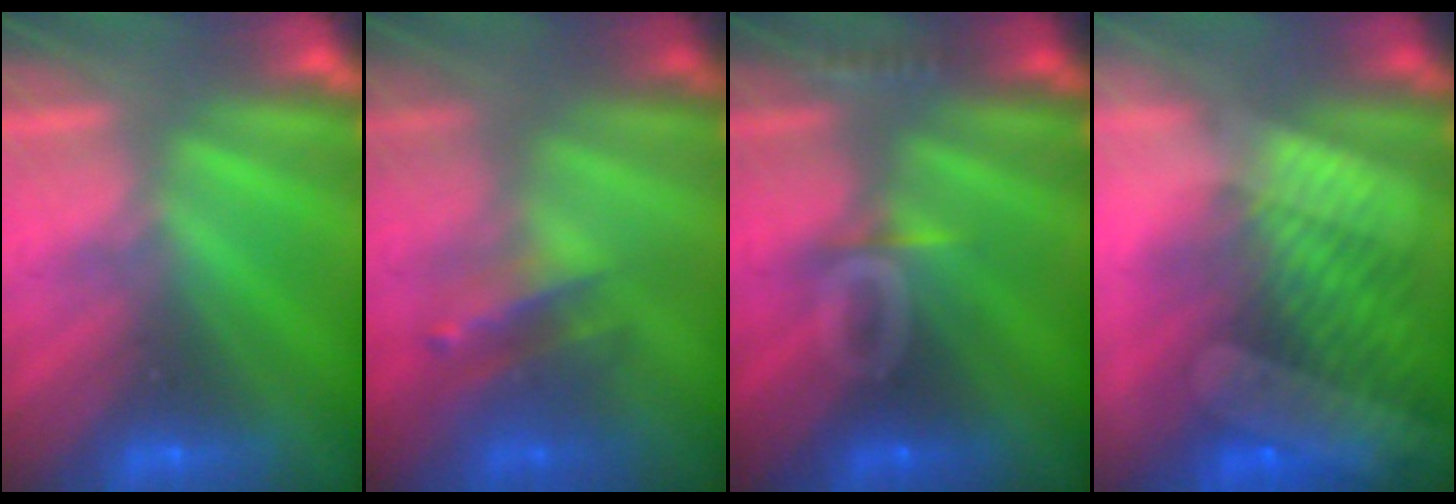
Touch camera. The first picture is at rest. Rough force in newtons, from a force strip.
{"total": 2.5}
{"total": 3.3}
{"total": 7.6}